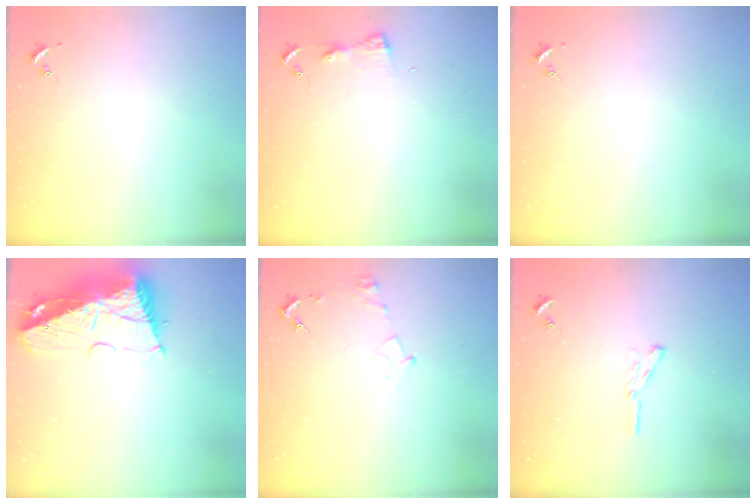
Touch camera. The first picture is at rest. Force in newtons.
{"total": 4.2, "press": 4.2, "slide": 0.5}
{"total": 0.0}
{"total": 16.3, "press": 16.1, "slide": 2.0}
{"total": 6.2, "press": 6.2, "slide": 0.7}
{"total": 4.4, "press": 4.4, "slide": 0.5}